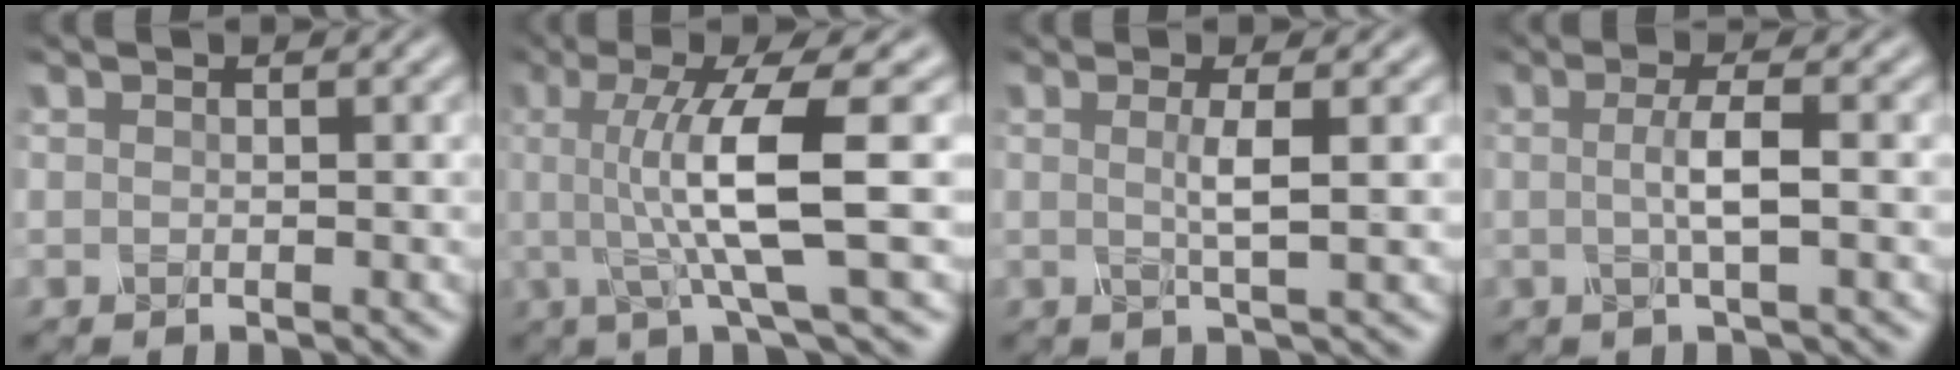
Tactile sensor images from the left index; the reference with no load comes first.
{"total": 8.1, "force": [0.3, 1.7, 7.9], "torque": [-0.127, -0.001, 0.005]}
{"total": 2.5, "force": [0.2, 0.4, 2.4], "torque": [-0.041, 0.000, -0.002]}
{"total": 2.8, "force": [0.0, 0.6, 2.7], "torque": [-0.049, 0.001, -0.005]}